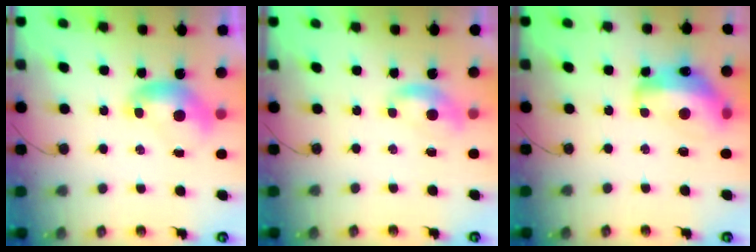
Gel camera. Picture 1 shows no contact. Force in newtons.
{"total": 0.5, "press": 0.4, "slide": 0.4}
{"total": 8.8, "press": 8.7, "slide": 0.9}